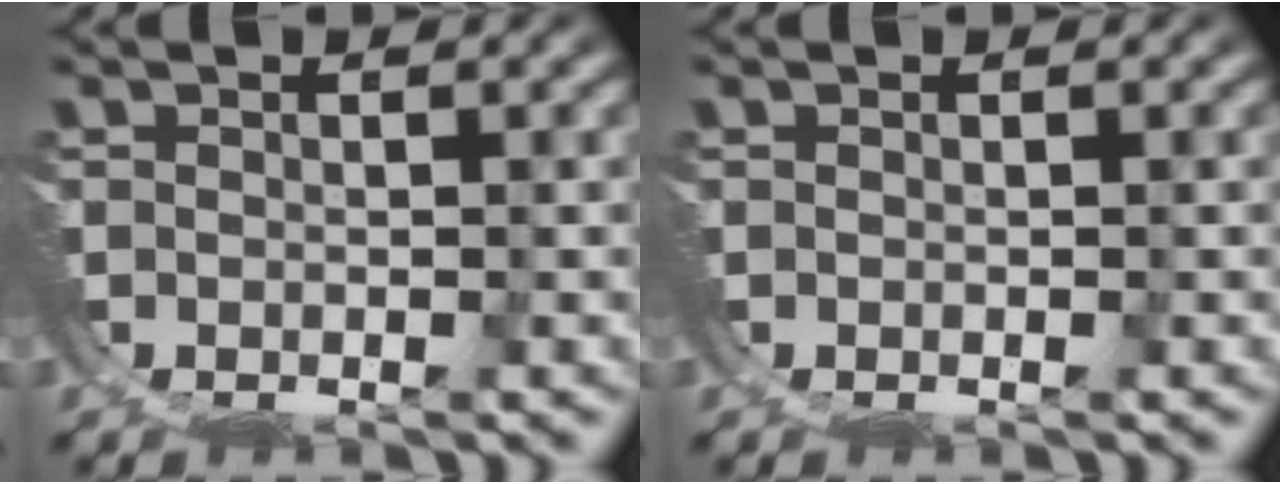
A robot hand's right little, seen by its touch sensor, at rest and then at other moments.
{"total": 0.0}